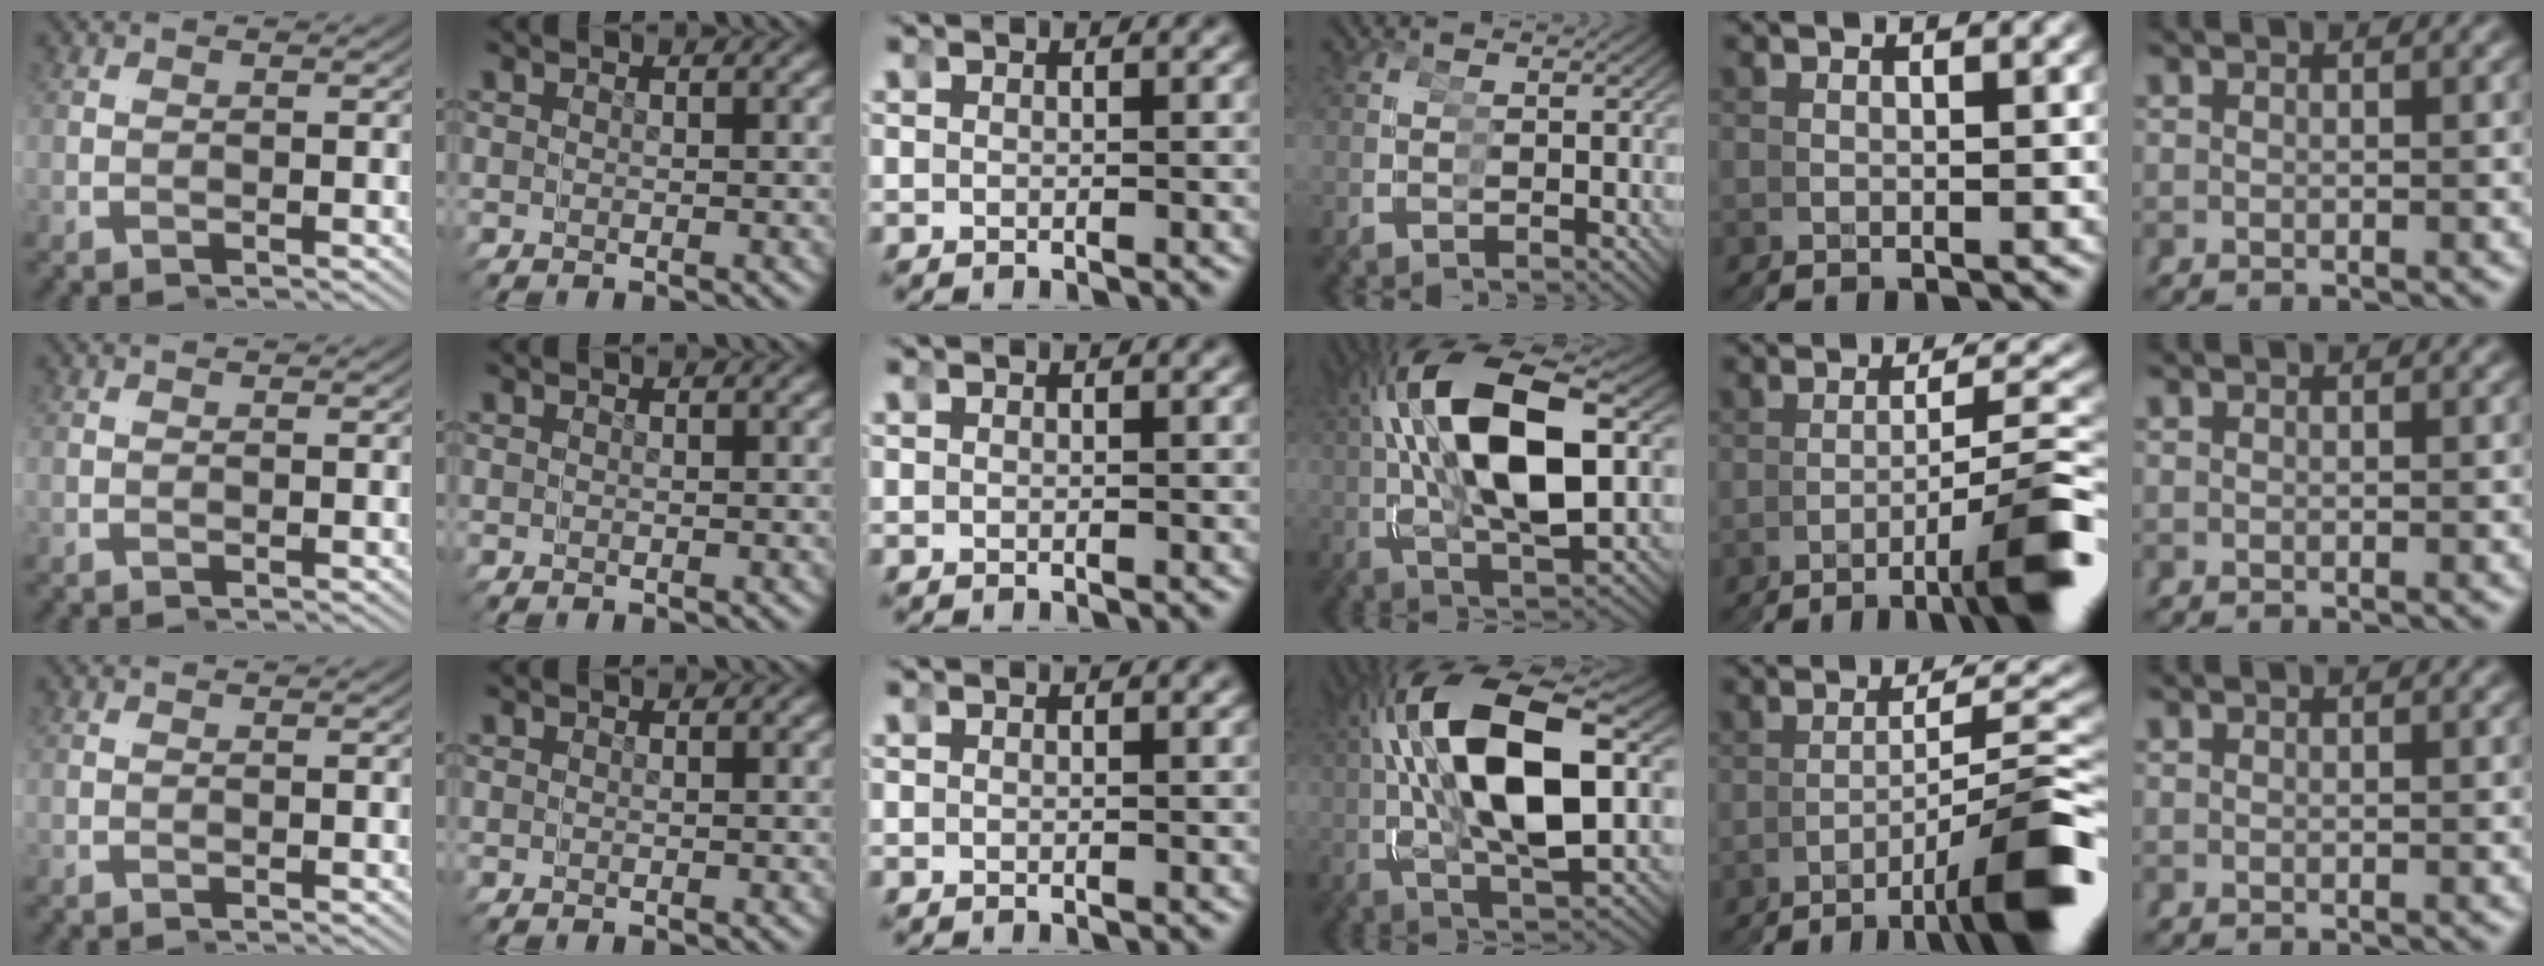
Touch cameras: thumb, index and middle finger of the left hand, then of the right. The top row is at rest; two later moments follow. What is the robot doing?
{"motion": "grasp_and_lifting", "object": "toy banana"}